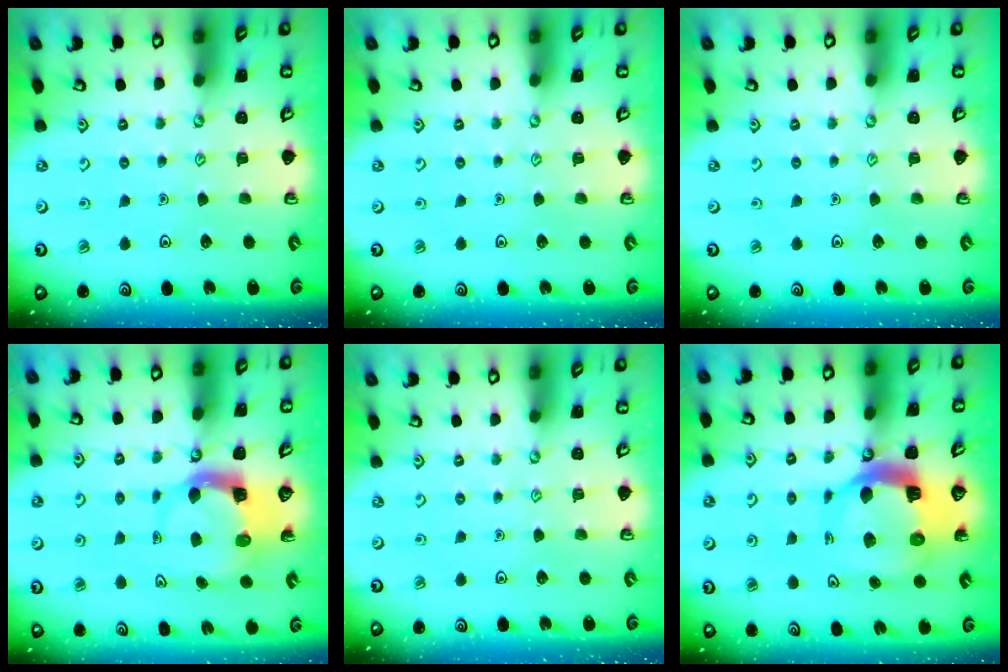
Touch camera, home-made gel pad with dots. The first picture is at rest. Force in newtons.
{"total": 0.0}
{"total": 0.0}
{"total": 3.8, "press": 3.8, "slide": 0.6}
{"total": 0.0}
{"total": 12.6, "press": 12.5, "slide": 1.5}